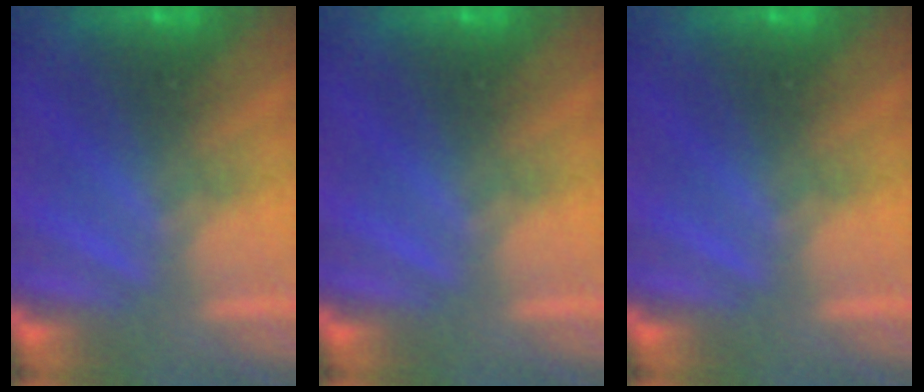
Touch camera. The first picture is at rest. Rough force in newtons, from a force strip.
{"total": 0.0}
{"total": 0.0}